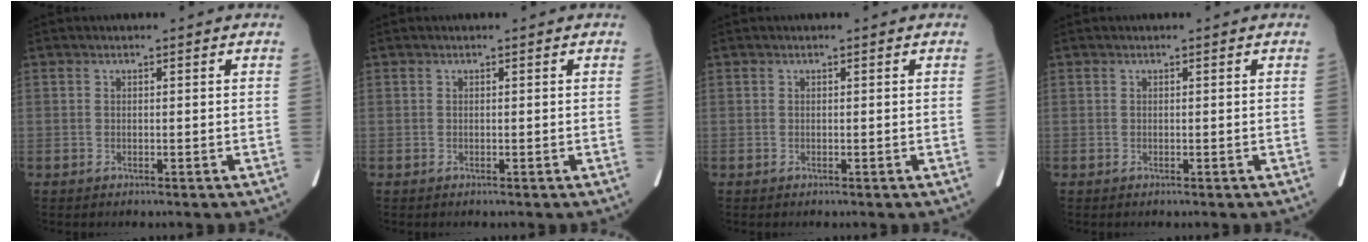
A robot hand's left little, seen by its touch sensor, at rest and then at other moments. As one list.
[{"total": 0.0}, {"total": 0.0}, {"total": 0.0}]